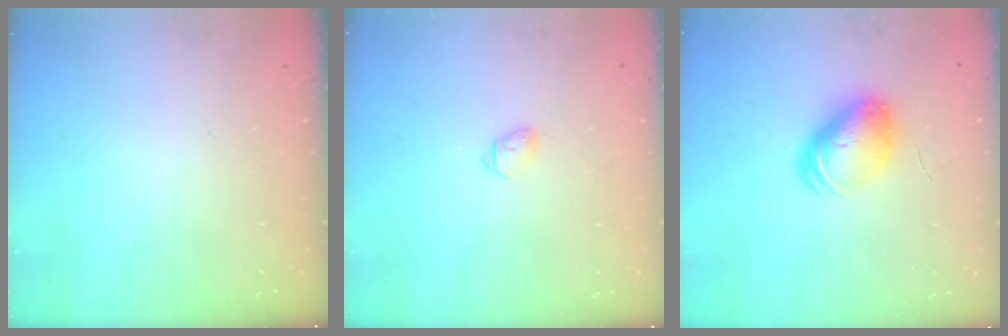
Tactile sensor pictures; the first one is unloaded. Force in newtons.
{"total": 3.5, "press": 3.3, "slide": 1.0}
{"total": 8.7, "press": 8.6, "slide": 0.5}